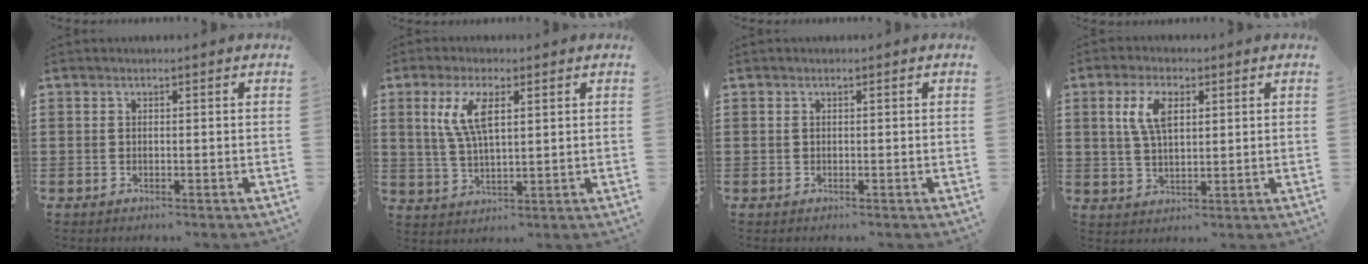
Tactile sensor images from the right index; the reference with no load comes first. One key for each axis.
{"total": 6.9, "fx": 2.4, "fy": 2.3, "fz": 6.0, "tx": -0.134, "ty": 0.004, "tz": 0.038}
{"total": 0.0}
{"total": 6.2, "fx": 2.0, "fy": 2.9, "fz": 5.1, "tx": -0.110, "ty": 0.012, "tz": 0.035}